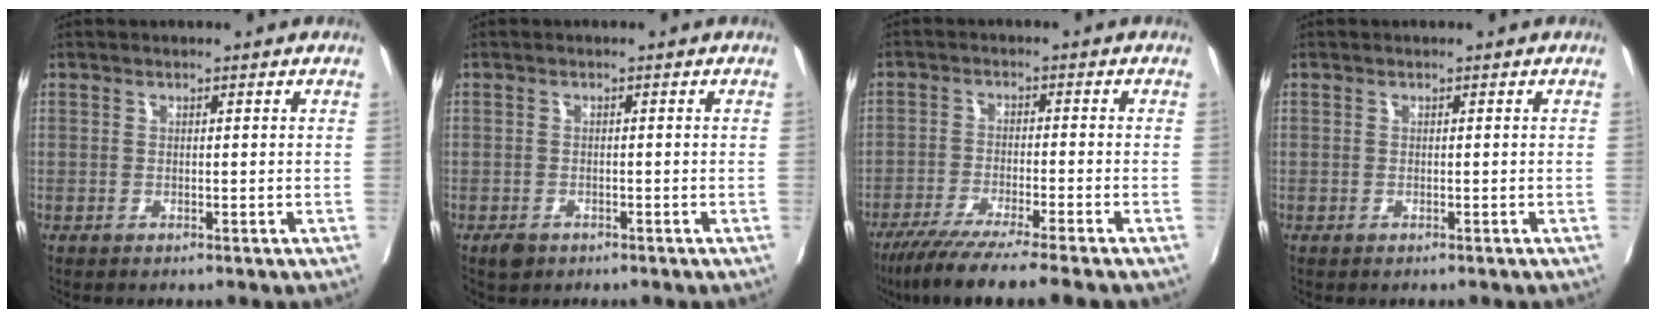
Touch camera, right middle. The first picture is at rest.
{"total": 2.4, "force": [-1.5, 1.5, 0.9], "torque": [-0.022, -0.003, -0.026]}
{"total": 11.1, "force": [-9.2, -0.8, 6.2], "torque": [-0.128, -0.033, -0.151]}
{"total": 0.0}